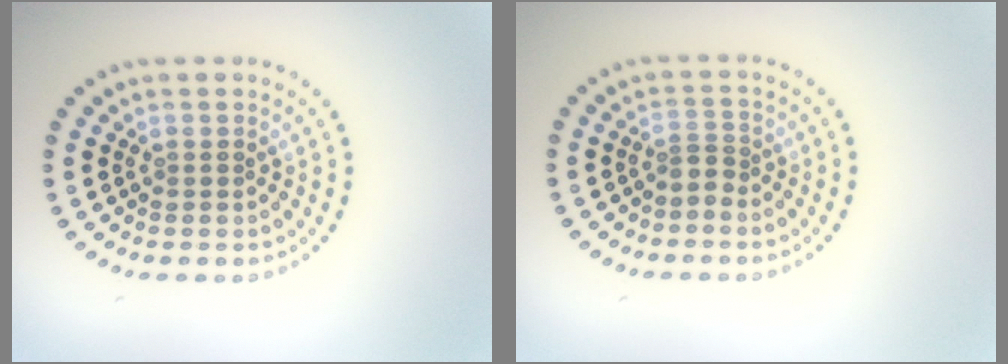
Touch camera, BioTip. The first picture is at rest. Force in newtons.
{"total": 1.2, "press": 0.8, "slide": 0.9}